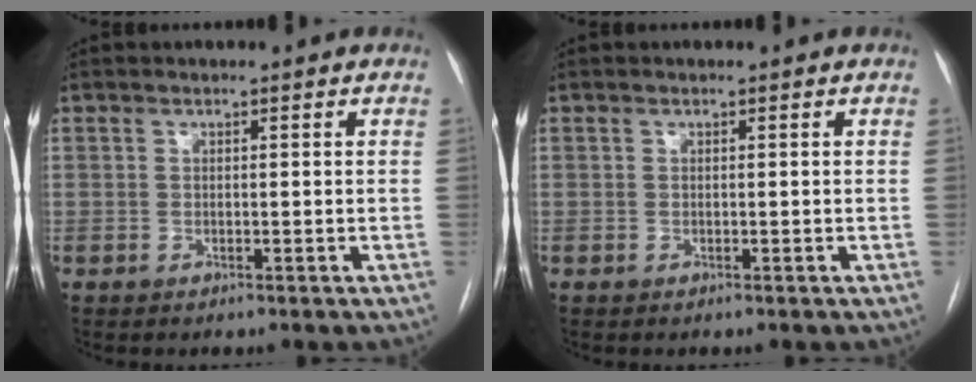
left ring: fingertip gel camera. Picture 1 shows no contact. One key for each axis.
{"total": 0.0}